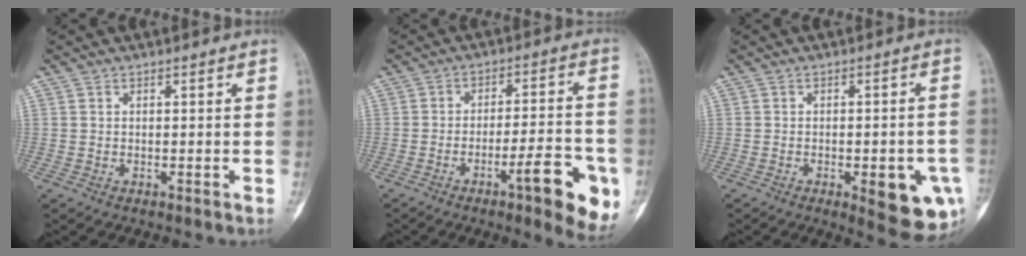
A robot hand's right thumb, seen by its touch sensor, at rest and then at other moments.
{"total": 14.3, "force": [-6.0, 3.3, 12.6], "torque": [-0.155, 0.021, -0.081]}
{"total": 11.4, "force": [-3.8, 3.9, 10.0], "torque": [-0.104, 0.004, -0.038]}